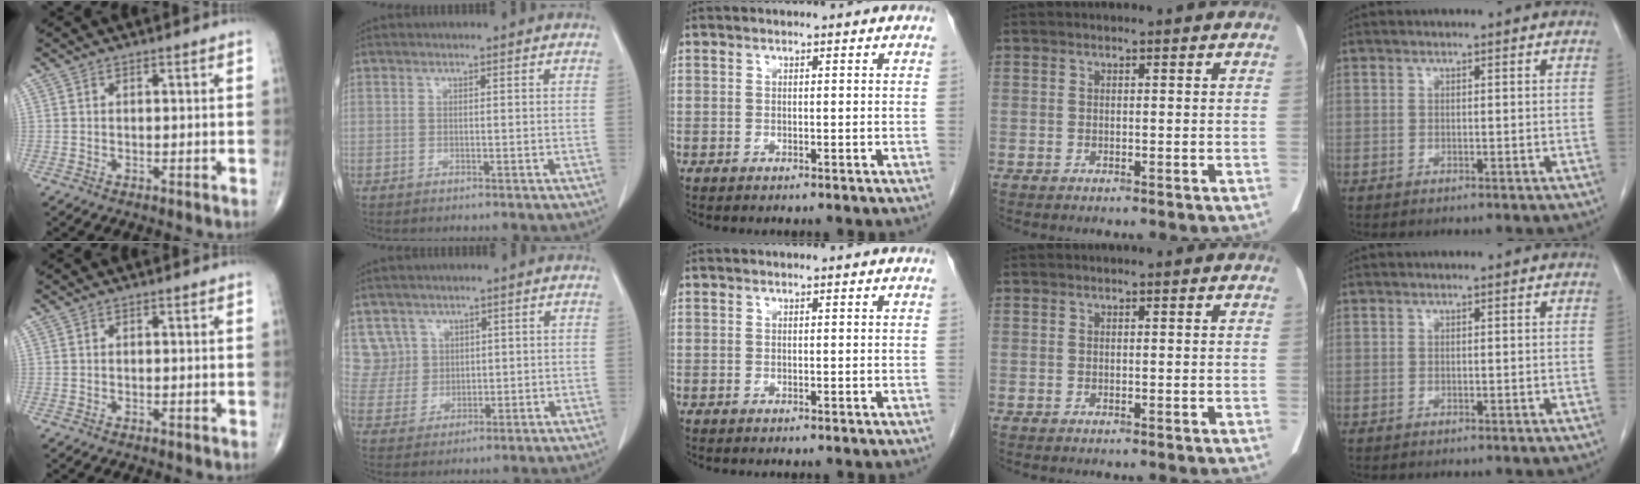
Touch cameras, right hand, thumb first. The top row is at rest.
{"index": {"total": 5.6, "force": [2.8, 4.9, -0.5], "torque": [0.019, 0.013, 0.064]}}